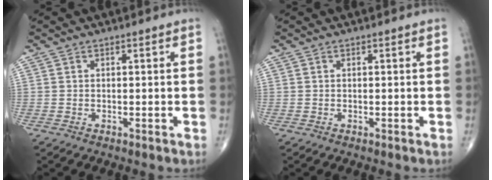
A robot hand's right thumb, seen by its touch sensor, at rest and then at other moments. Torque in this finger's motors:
{"motor_torque": [0.00, 0.00, 0.08, 0.07, 0.00]}